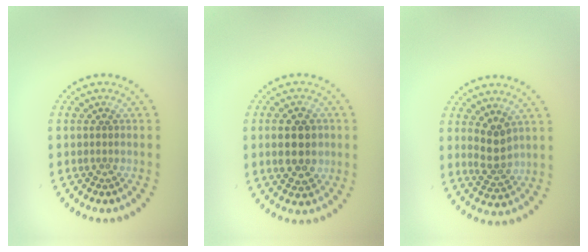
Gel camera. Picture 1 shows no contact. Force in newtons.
{"total": 4.6, "press": 4.6, "slide": 0.2}
{"total": 2.7, "press": 2.5, "slide": 1.0}